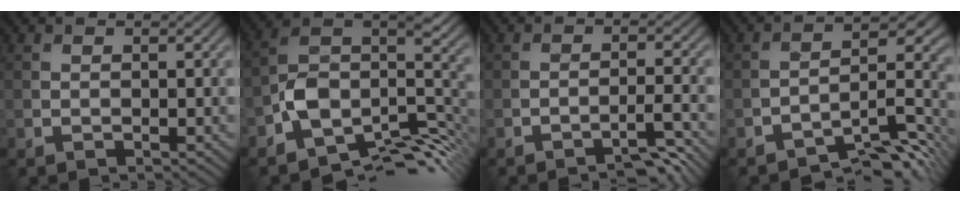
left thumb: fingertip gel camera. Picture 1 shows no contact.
{"total": 11.6, "force": [-6.2, 5.9, 7.9], "torque": [-0.136, -0.003, -0.120]}
{"total": 4.1, "force": [-3.2, 0.3, 2.6], "torque": [-0.038, 0.016, -0.055]}
{"total": 8.5, "force": [-6.5, 2.6, 4.8], "torque": [-0.055, 0.006, -0.118]}